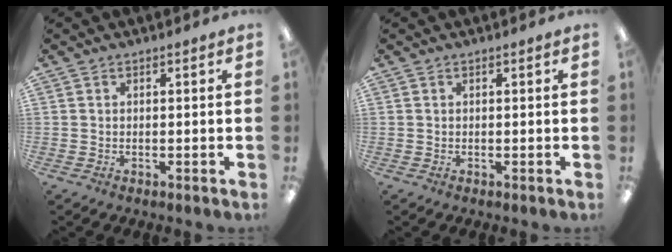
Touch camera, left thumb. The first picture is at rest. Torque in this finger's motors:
{"motor_torque": [-0.04, 0.04, -0.20, 0.18, 0.01]}